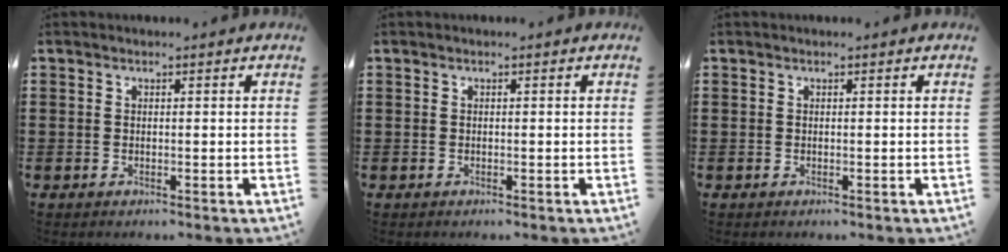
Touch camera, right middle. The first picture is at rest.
{"total": 0.0}
{"total": 0.0}